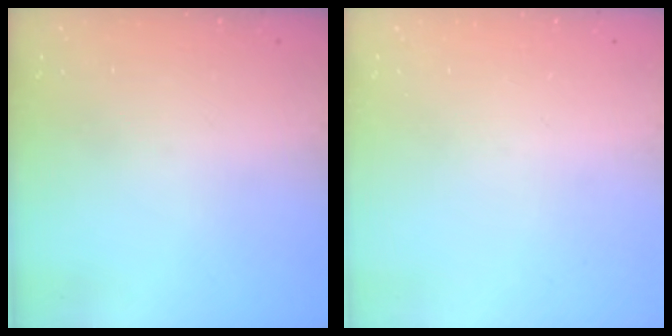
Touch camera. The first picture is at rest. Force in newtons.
{"total": 0.0}